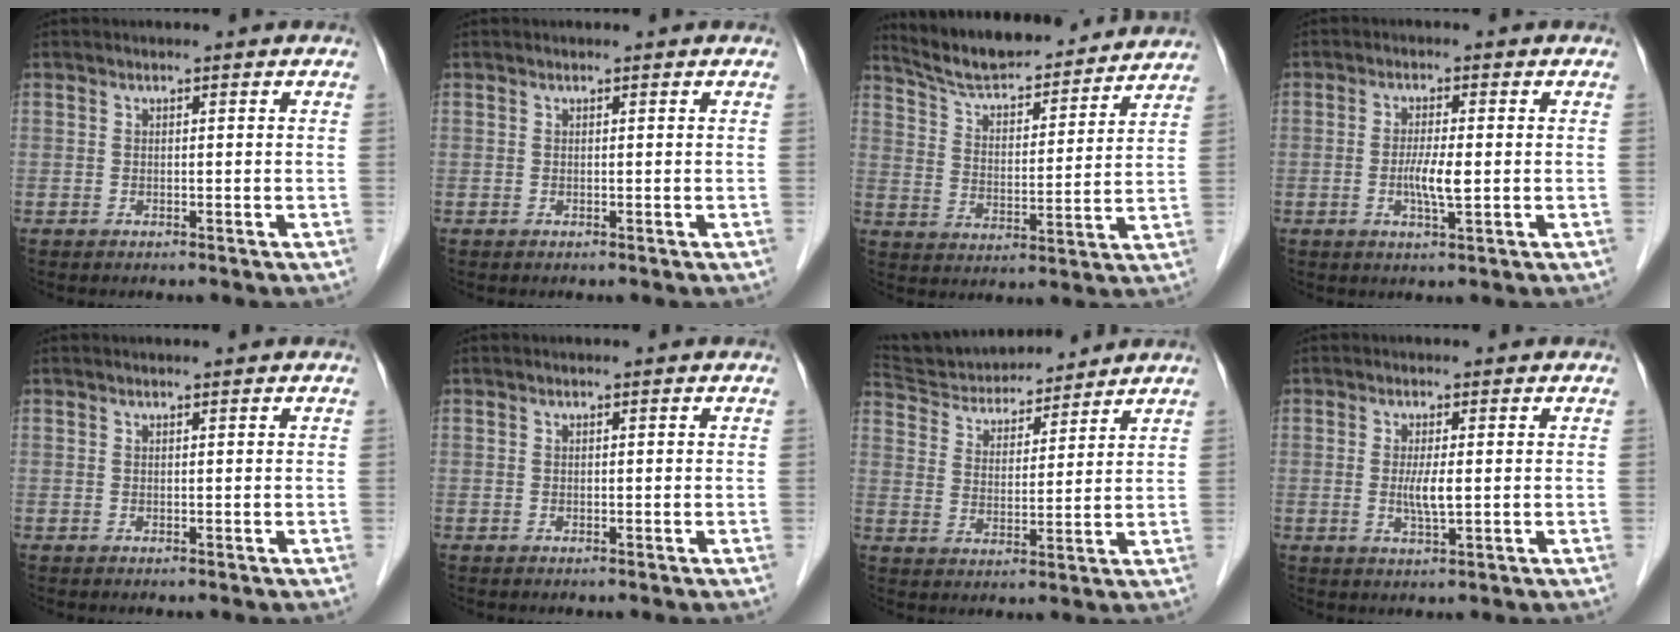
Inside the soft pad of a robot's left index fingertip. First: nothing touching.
{"total": 0.0}
{"total": 18.6, "force": [17.3, 3.4, 5.9], "torque": [-0.091, 0.011, 0.257]}
{"total": 3.9, "force": [-0.5, 0.4, 3.8], "torque": [-0.078, -0.006, -0.010]}
{"total": 0.6, "force": [0.5, -0.1, 0.2], "torque": [-0.006, 0.003, 0.010]}
{"total": 0.0}
{"total": 14.7, "force": [13.8, 3.4, 3.8], "torque": [-0.073, 0.027, 0.236]}
{"total": 3.1, "force": [0.0, 0.3, 3.1], "torque": [-0.065, -0.006, 0.002]}